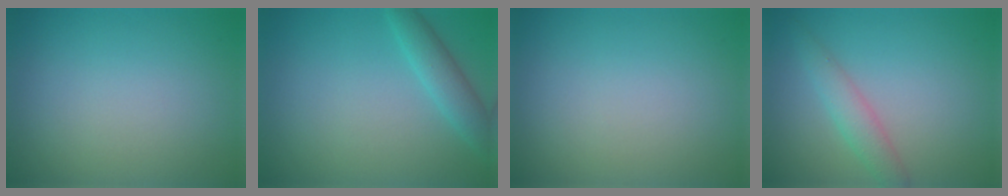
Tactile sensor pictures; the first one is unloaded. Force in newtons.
{"total": 2.6, "press": 2.6, "slide": 0.1}
{"total": 0.0}
{"total": 2.3, "press": 2.3, "slide": 0.1}